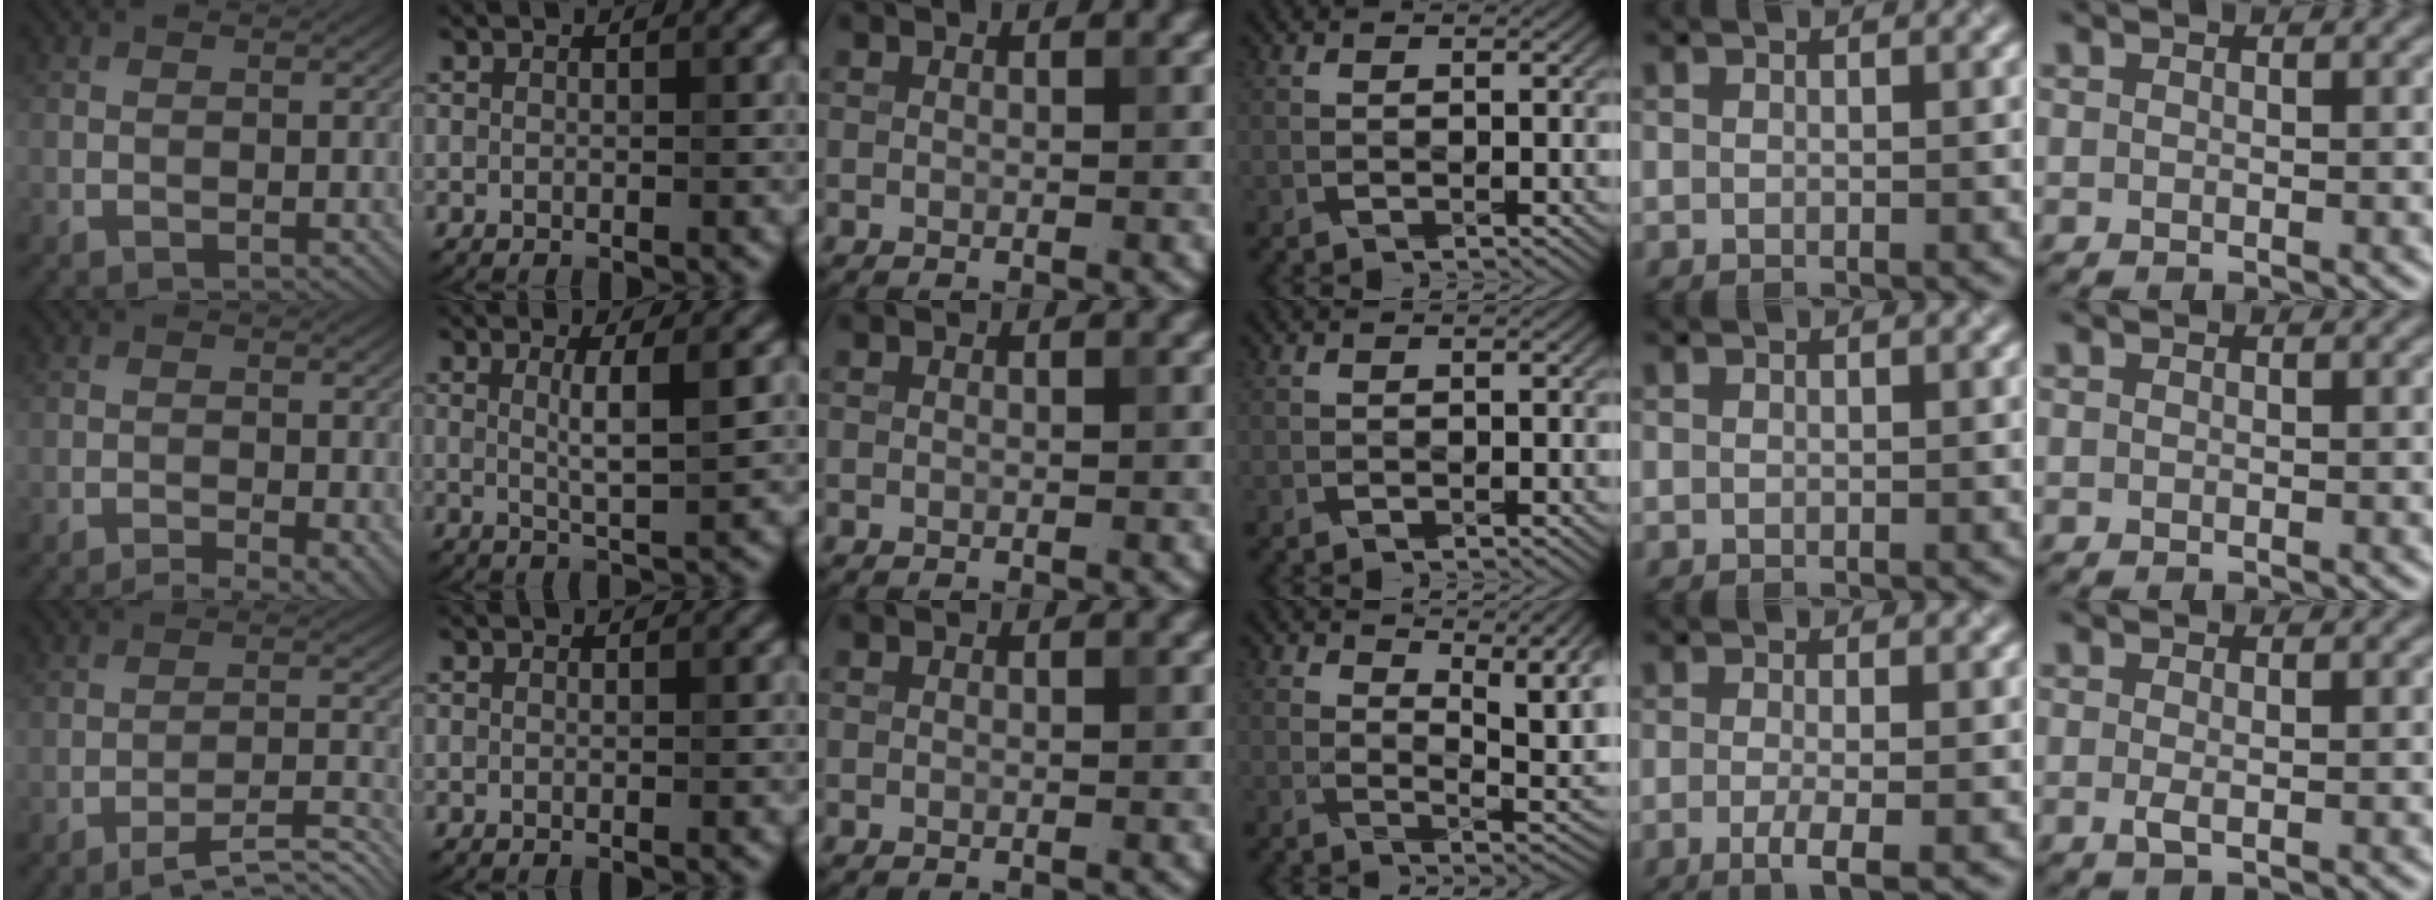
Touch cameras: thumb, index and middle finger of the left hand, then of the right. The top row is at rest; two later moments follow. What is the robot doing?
{"motion": "pour", "object": "sugar"}